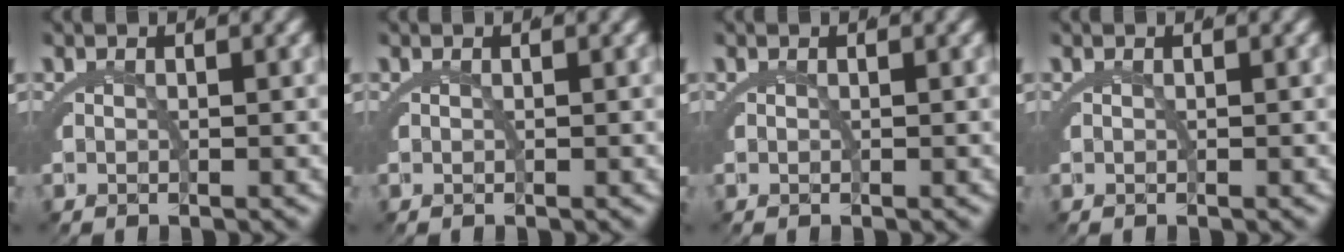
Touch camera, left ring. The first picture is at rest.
{"total": 0.0}
{"total": 0.0}
{"total": 0.0}